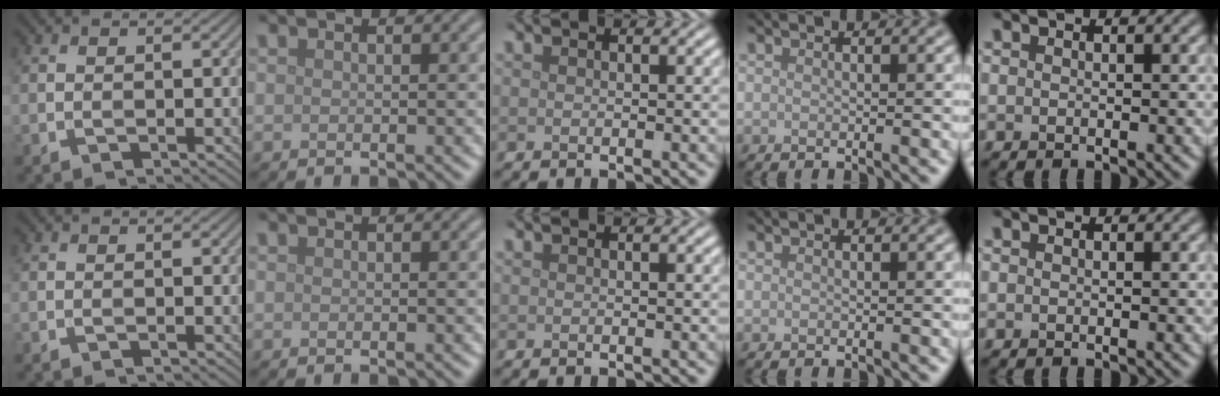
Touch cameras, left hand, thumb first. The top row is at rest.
{}